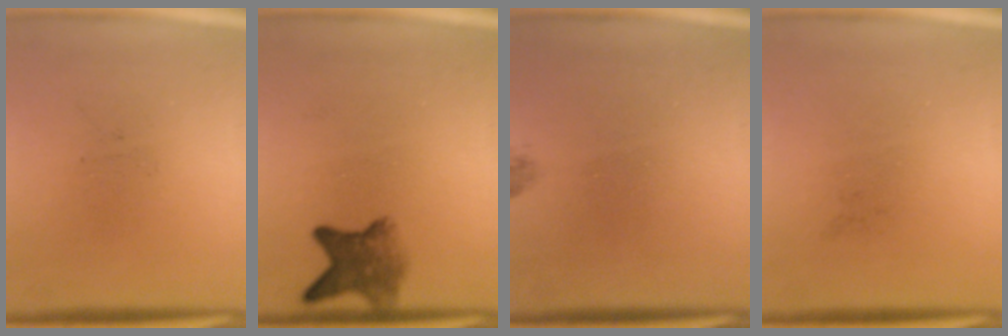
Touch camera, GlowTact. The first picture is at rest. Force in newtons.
{"total": 5.2}
{"total": 0.8}
{"total": 0.0}